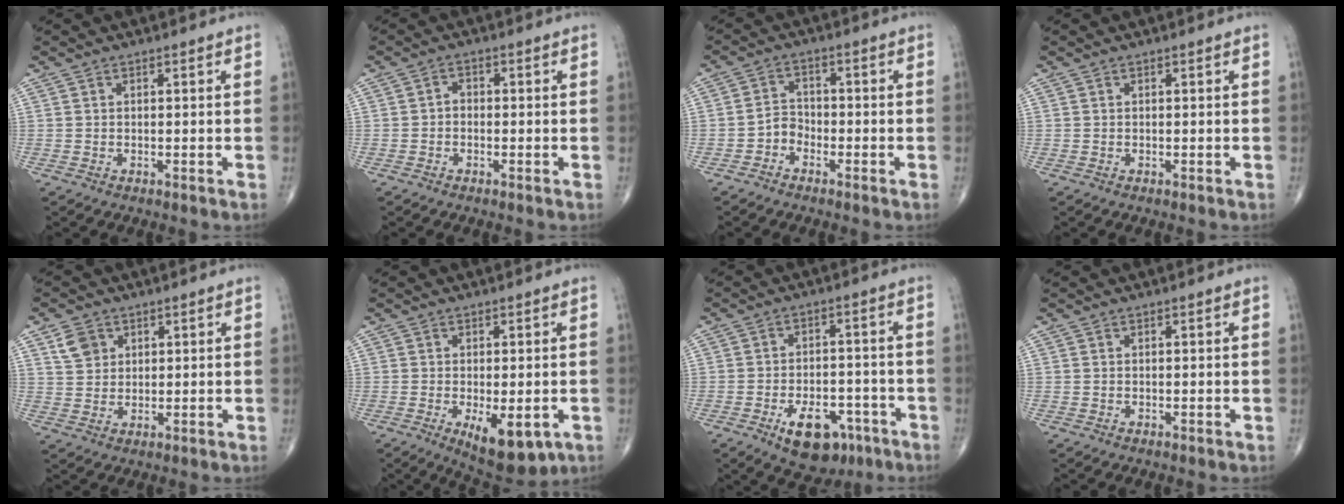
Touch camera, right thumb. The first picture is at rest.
{"total": 1.7, "force": [-0.5, 1.3, 0.9], "torque": [-0.002, 0.007, -0.018]}
{"total": 3.3, "force": [-2.0, 2.4, 0.9], "torque": [0.001, 0.020, -0.048]}
{"total": 0.0}
{"total": 4.8, "force": [2.3, 3.8, 1.9], "torque": [-0.020, -0.008, 0.046]}
{"total": 9.5, "force": [-3.2, 4.2, 7.9], "torque": [-0.103, -0.013, -0.037]}
{"total": 10.8, "force": [-5.7, 6.1, 6.9], "torque": [-0.079, 0.028, -0.078]}
{"total": 0.0}